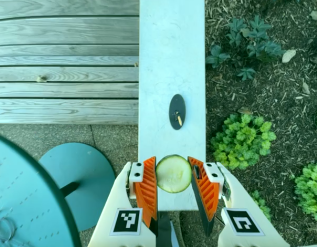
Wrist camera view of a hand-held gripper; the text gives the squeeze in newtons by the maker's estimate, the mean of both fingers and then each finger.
{"total": 13.1, "left": 13.9, "right": 12.3}